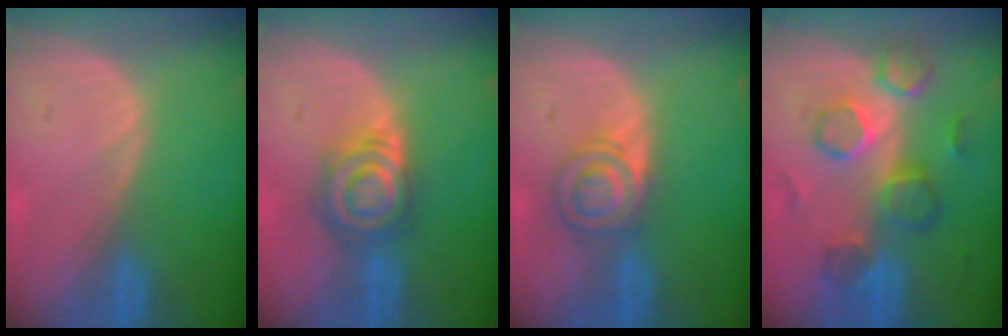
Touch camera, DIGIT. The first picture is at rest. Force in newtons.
{"total": 6.9, "press": 6.5, "slide": 2.5}
{"total": 5.2, "press": 5.2, "slide": 0.4}
{"total": 8.7, "press": 8.4, "slide": 2.2}